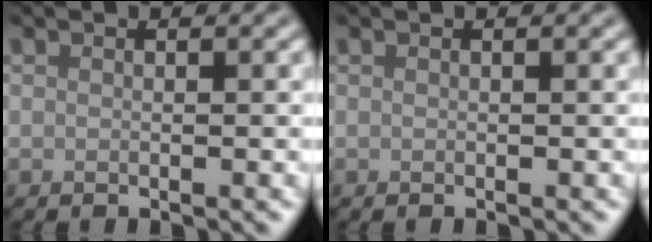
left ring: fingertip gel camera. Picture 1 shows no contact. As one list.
[{"total": 0.0}]